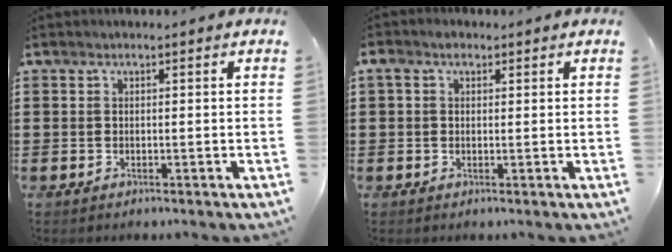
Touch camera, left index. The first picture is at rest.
{"total": 2.2, "force": [0.6, 1.5, 1.5], "torque": [-0.033, 0.010, 0.010]}